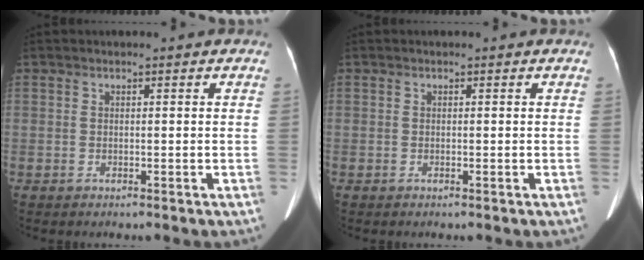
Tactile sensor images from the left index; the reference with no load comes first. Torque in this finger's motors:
{"motor_torque": [0.00, 0.00, 0.00, 0.00]}